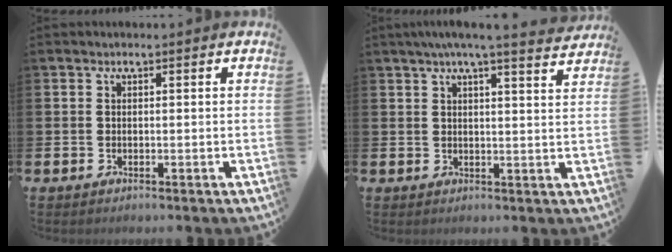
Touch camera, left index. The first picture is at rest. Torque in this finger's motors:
{"motor_torque": [1.02, -1.12, 0.81, 0.21]}